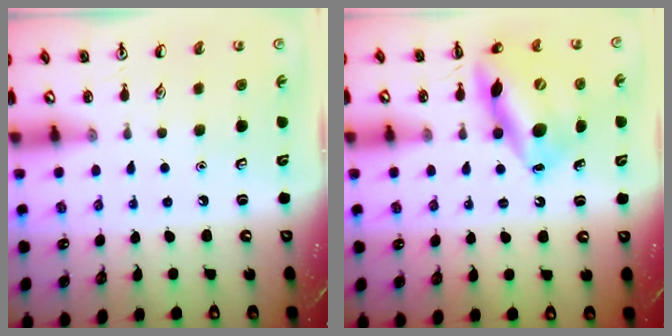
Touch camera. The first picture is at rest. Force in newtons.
{"total": 15.7, "press": 15.2, "slide": 3.6}